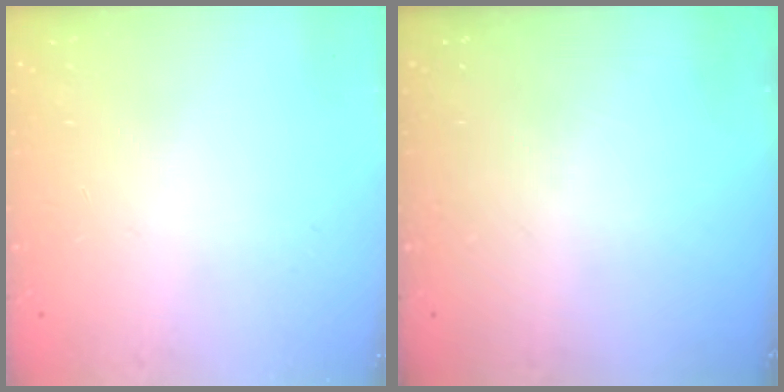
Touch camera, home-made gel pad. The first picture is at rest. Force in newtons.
{"total": 0.0}